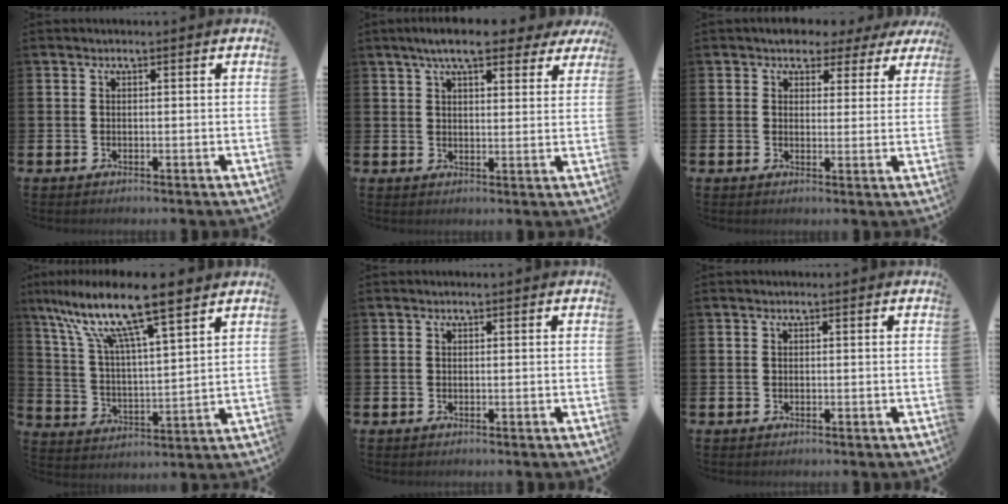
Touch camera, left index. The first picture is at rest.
{"total": 7.8, "force": [6.5, 1.9, 3.9], "torque": [-0.074, -0.014, 0.113]}
{"total": 4.0, "force": [3.1, 2.5, 0.4], "torque": [-0.013, -0.012, 0.053]}
{"total": 12.4, "force": [10.1, 1.4, 7.1], "torque": [-0.168, -0.049, 0.171]}
{"total": 0.0}
{"total": 0.0}